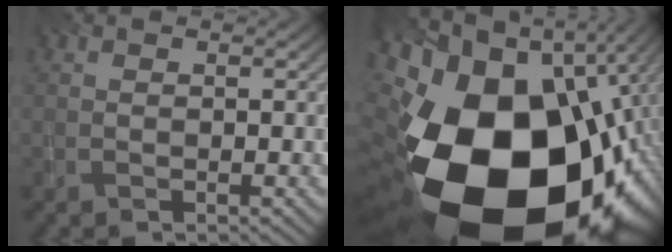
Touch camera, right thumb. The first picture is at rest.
{"total": 24.1, "force": [-7.7, 15.1, 17.2], "torque": [-0.364, -0.111, -0.072]}